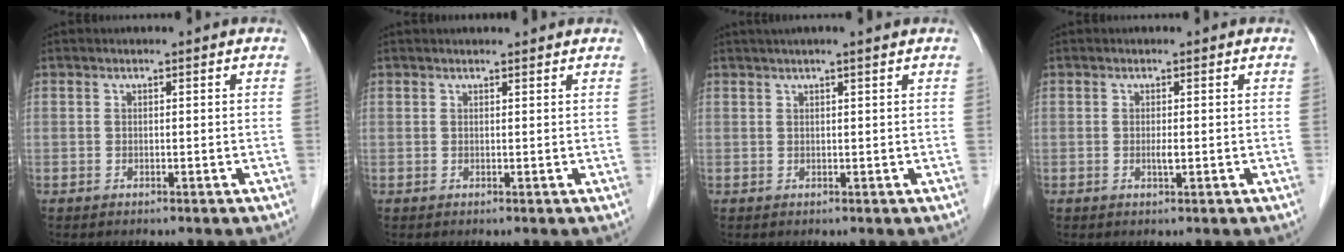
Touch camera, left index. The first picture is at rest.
{"total": 3.8, "force": [3.7, 0.4, 1.0], "torque": [-0.011, 0.021, 0.042]}
{"total": 4.6, "force": [3.8, -0.5, 2.6], "torque": [-0.035, 0.022, 0.053]}
{"total": 0.9, "force": [-0.1, 0.1, 0.9], "torque": [-0.018, -0.004, -0.002]}